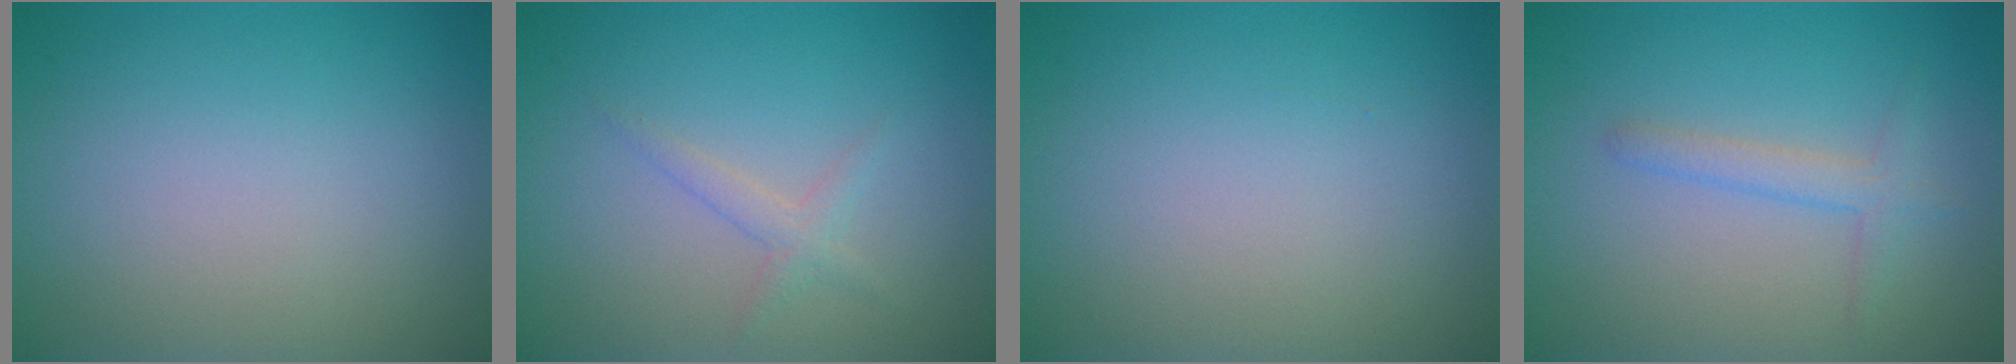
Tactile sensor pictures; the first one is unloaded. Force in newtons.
{"total": 1.4, "press": 1.4, "slide": 0.1}
{"total": 0.0}
{"total": 1.8, "press": 1.8, "slide": 0.1}